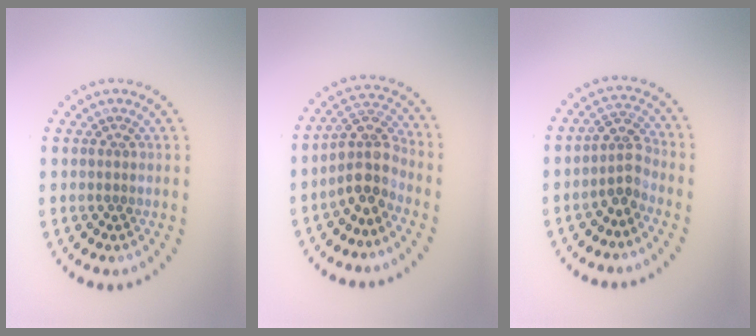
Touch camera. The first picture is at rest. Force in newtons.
{"total": 3.8, "press": 3.0, "slide": 2.3}
{"total": 2.5, "press": 1.9, "slide": 1.6}